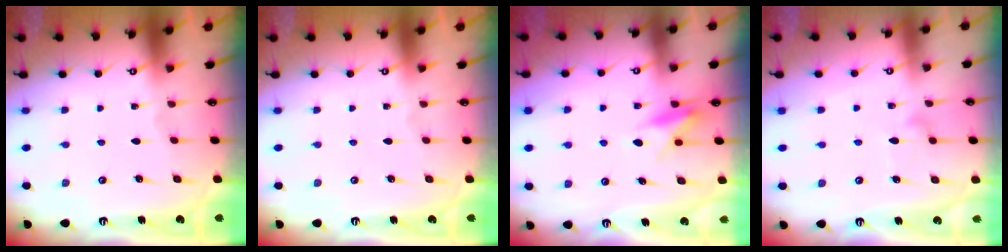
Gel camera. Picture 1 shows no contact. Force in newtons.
{"total": 0.0}
{"total": 7.3, "press": 7.2, "slide": 0.6}
{"total": 8.5, "press": 8.4, "slide": 0.4}